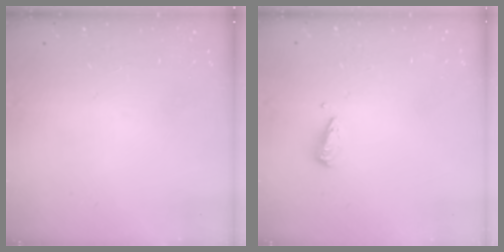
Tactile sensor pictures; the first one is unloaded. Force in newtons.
{"total": 2.9, "press": 2.9, "slide": 0.4}